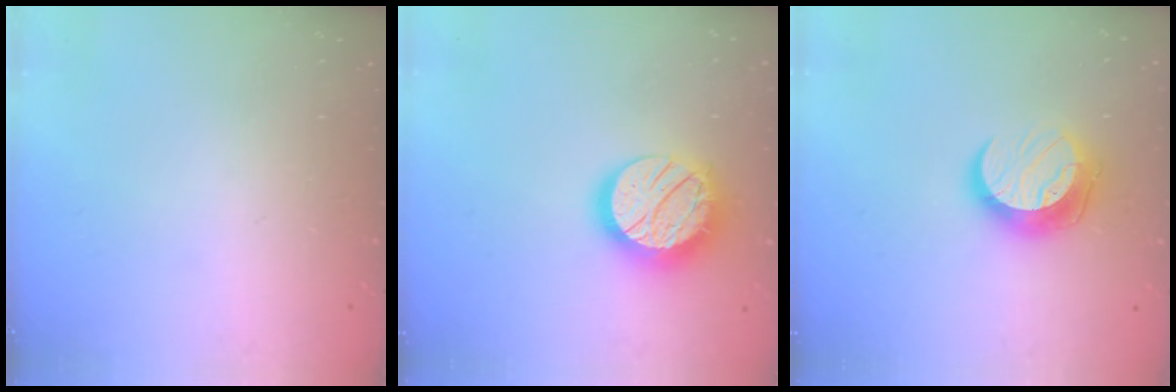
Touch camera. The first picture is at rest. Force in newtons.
{"total": 16.2, "press": 16.2, "slide": 1.0}
{"total": 11.6, "press": 11.5, "slide": 1.0}